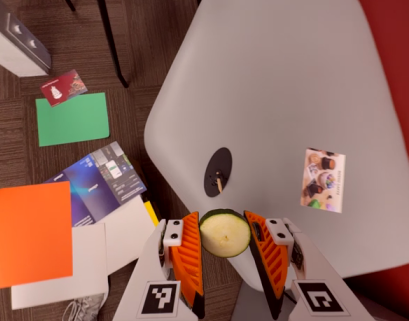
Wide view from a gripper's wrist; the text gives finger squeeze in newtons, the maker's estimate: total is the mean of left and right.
{"total": 9.0, "left": 9.2, "right": 8.9}